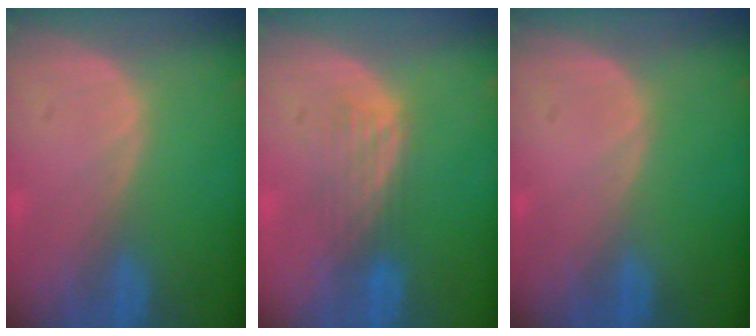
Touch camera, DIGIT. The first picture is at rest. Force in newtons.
{"total": 4.3, "press": 3.7, "slide": 2.3}
{"total": 0.0}